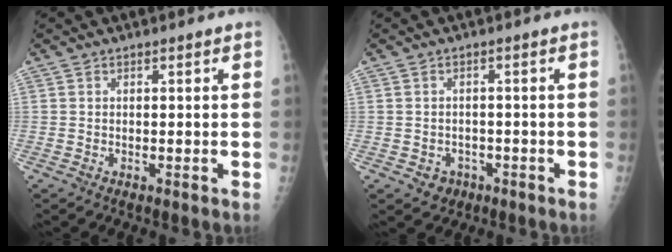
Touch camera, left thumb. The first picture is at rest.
{"total": 3.5, "force": [-1.6, 2.9, 0.9], "torque": [0.004, 0.015, -0.017]}